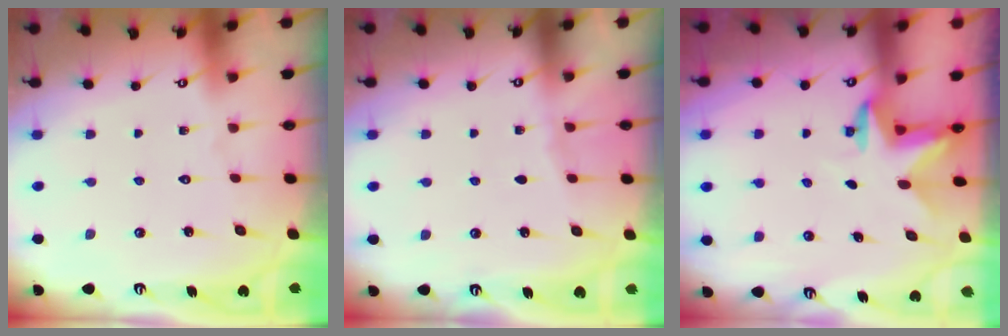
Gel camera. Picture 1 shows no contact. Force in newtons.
{"total": 2.0, "press": 2.0, "slide": 0.4}
{"total": 2.4, "press": 2.4, "slide": 0.4}